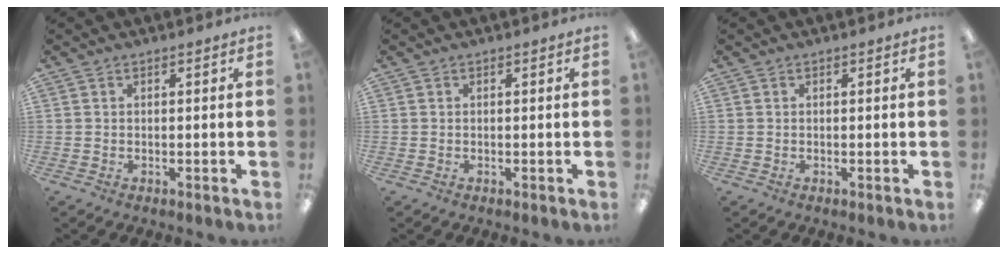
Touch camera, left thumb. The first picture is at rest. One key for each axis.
{"total": 0.0}
{"total": 0.0}